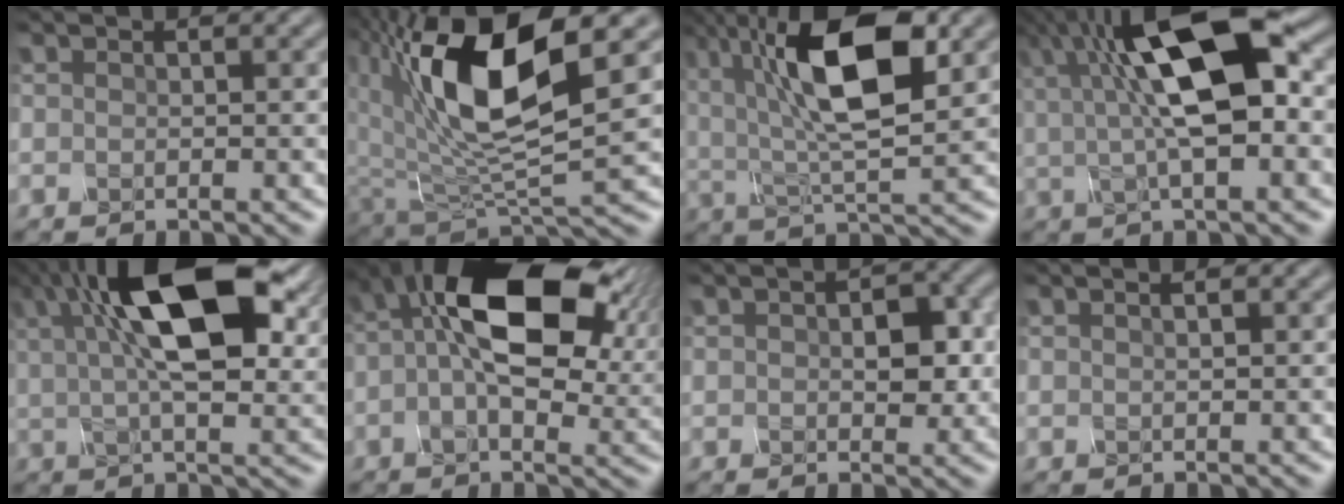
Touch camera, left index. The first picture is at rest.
{"total": 11.4, "force": [3.7, 4.6, 9.7], "torque": [-0.184, -0.007, 0.071]}
{"total": 11.9, "force": [3.5, 4.3, 10.6], "torque": [-0.180, 0.012, 0.052]}
{"total": 11.4, "force": [2.5, 3.9, 10.4], "torque": [-0.175, 0.018, 0.034]}
{"total": 13.9, "force": [5.0, 5.6, 11.7], "torque": [-0.189, 0.010, 0.073]}
{"total": 14.1, "force": [3.1, 7.4, 11.6], "torque": [-0.190, 0.016, 0.042]}
{"total": 3.7, "force": [0.4, 2.2, 2.9], "torque": [-0.044, 0.001, 0.008]}
{"total": 1.1, "force": [0.7, 0.4, 0.8], "torque": [-0.005, -0.004, 0.006]}